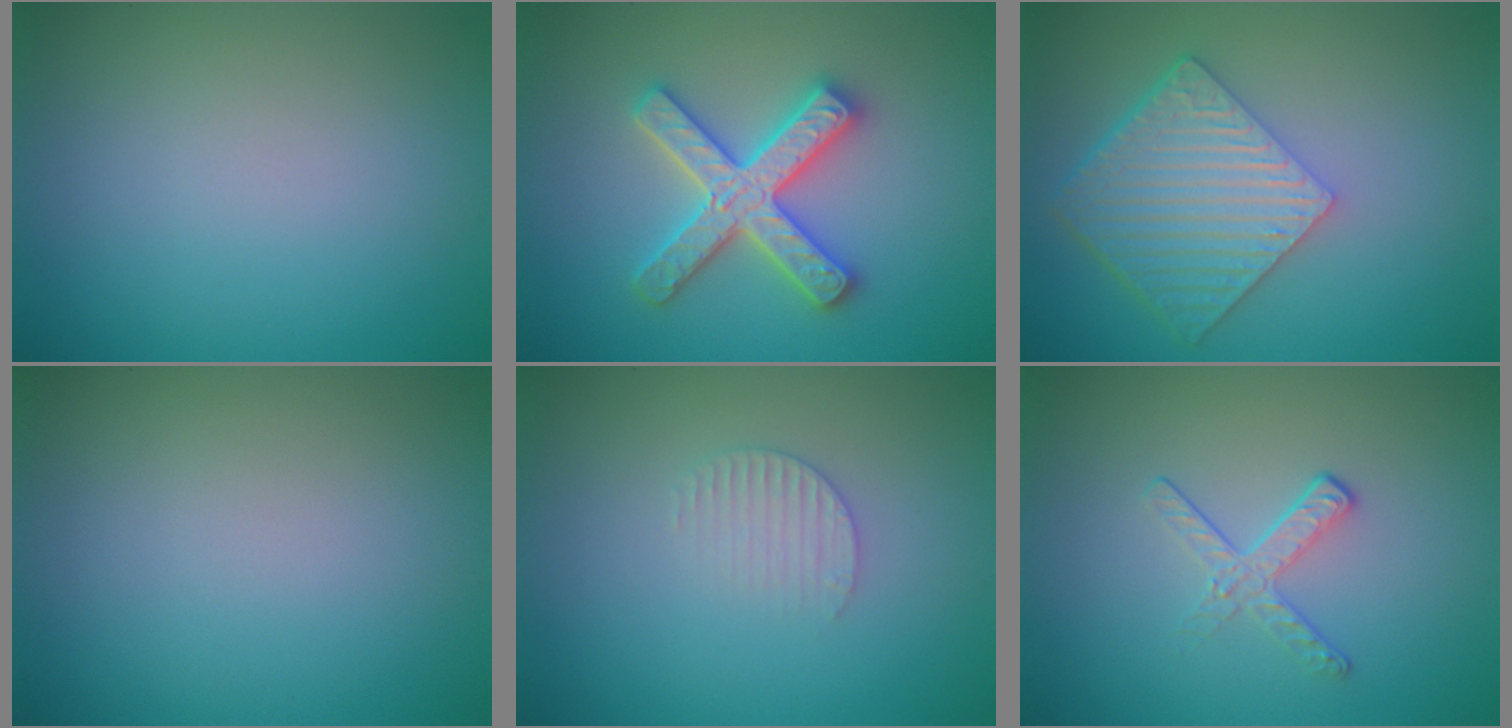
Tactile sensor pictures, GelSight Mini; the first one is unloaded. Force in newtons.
{"total": 5.0, "press": 5.0, "slide": 0.8}
{"total": 6.9, "press": 4.9, "slide": 4.8}
{"total": 0.0}
{"total": 1.5, "press": 1.5, "slide": 0.4}
{"total": 1.9, "press": 1.1, "slide": 1.6}